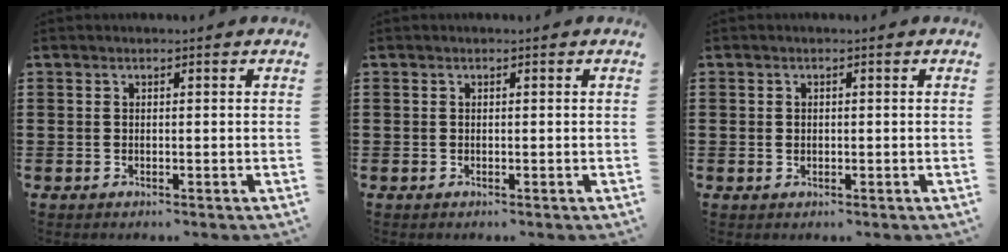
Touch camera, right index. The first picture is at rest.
{"total": 0.0}
{"total": 0.6, "force": [0.1, 0.6, 0.2], "torque": [-0.005, 0.003, 0.002]}